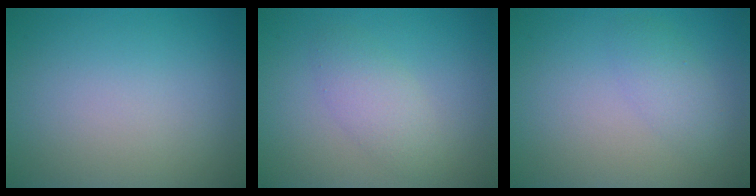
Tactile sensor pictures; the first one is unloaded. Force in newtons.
{"total": 2.5, "press": 2.5, "slide": 0.2}
{"total": 1.9, "press": 1.9, "slide": 0.1}